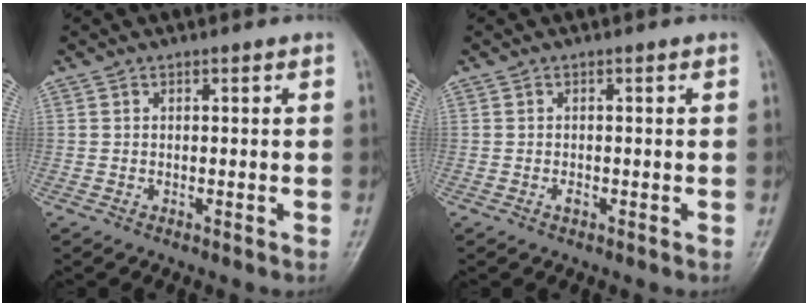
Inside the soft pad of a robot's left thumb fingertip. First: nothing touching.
{"total": 0.9, "force": [-0.4, 0.5, 0.7], "torque": [-0.011, 0.001, -0.006]}